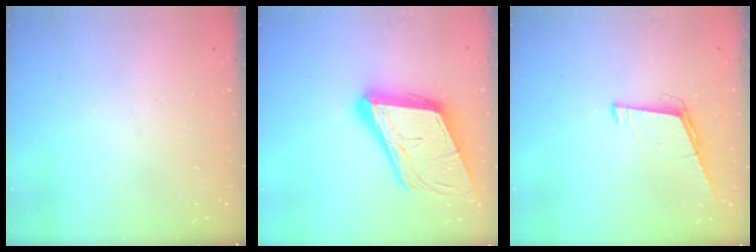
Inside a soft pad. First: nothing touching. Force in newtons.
{"total": 21.2, "press": 20.8, "slide": 4.4}
{"total": 5.7, "press": 5.1, "slide": 2.6}